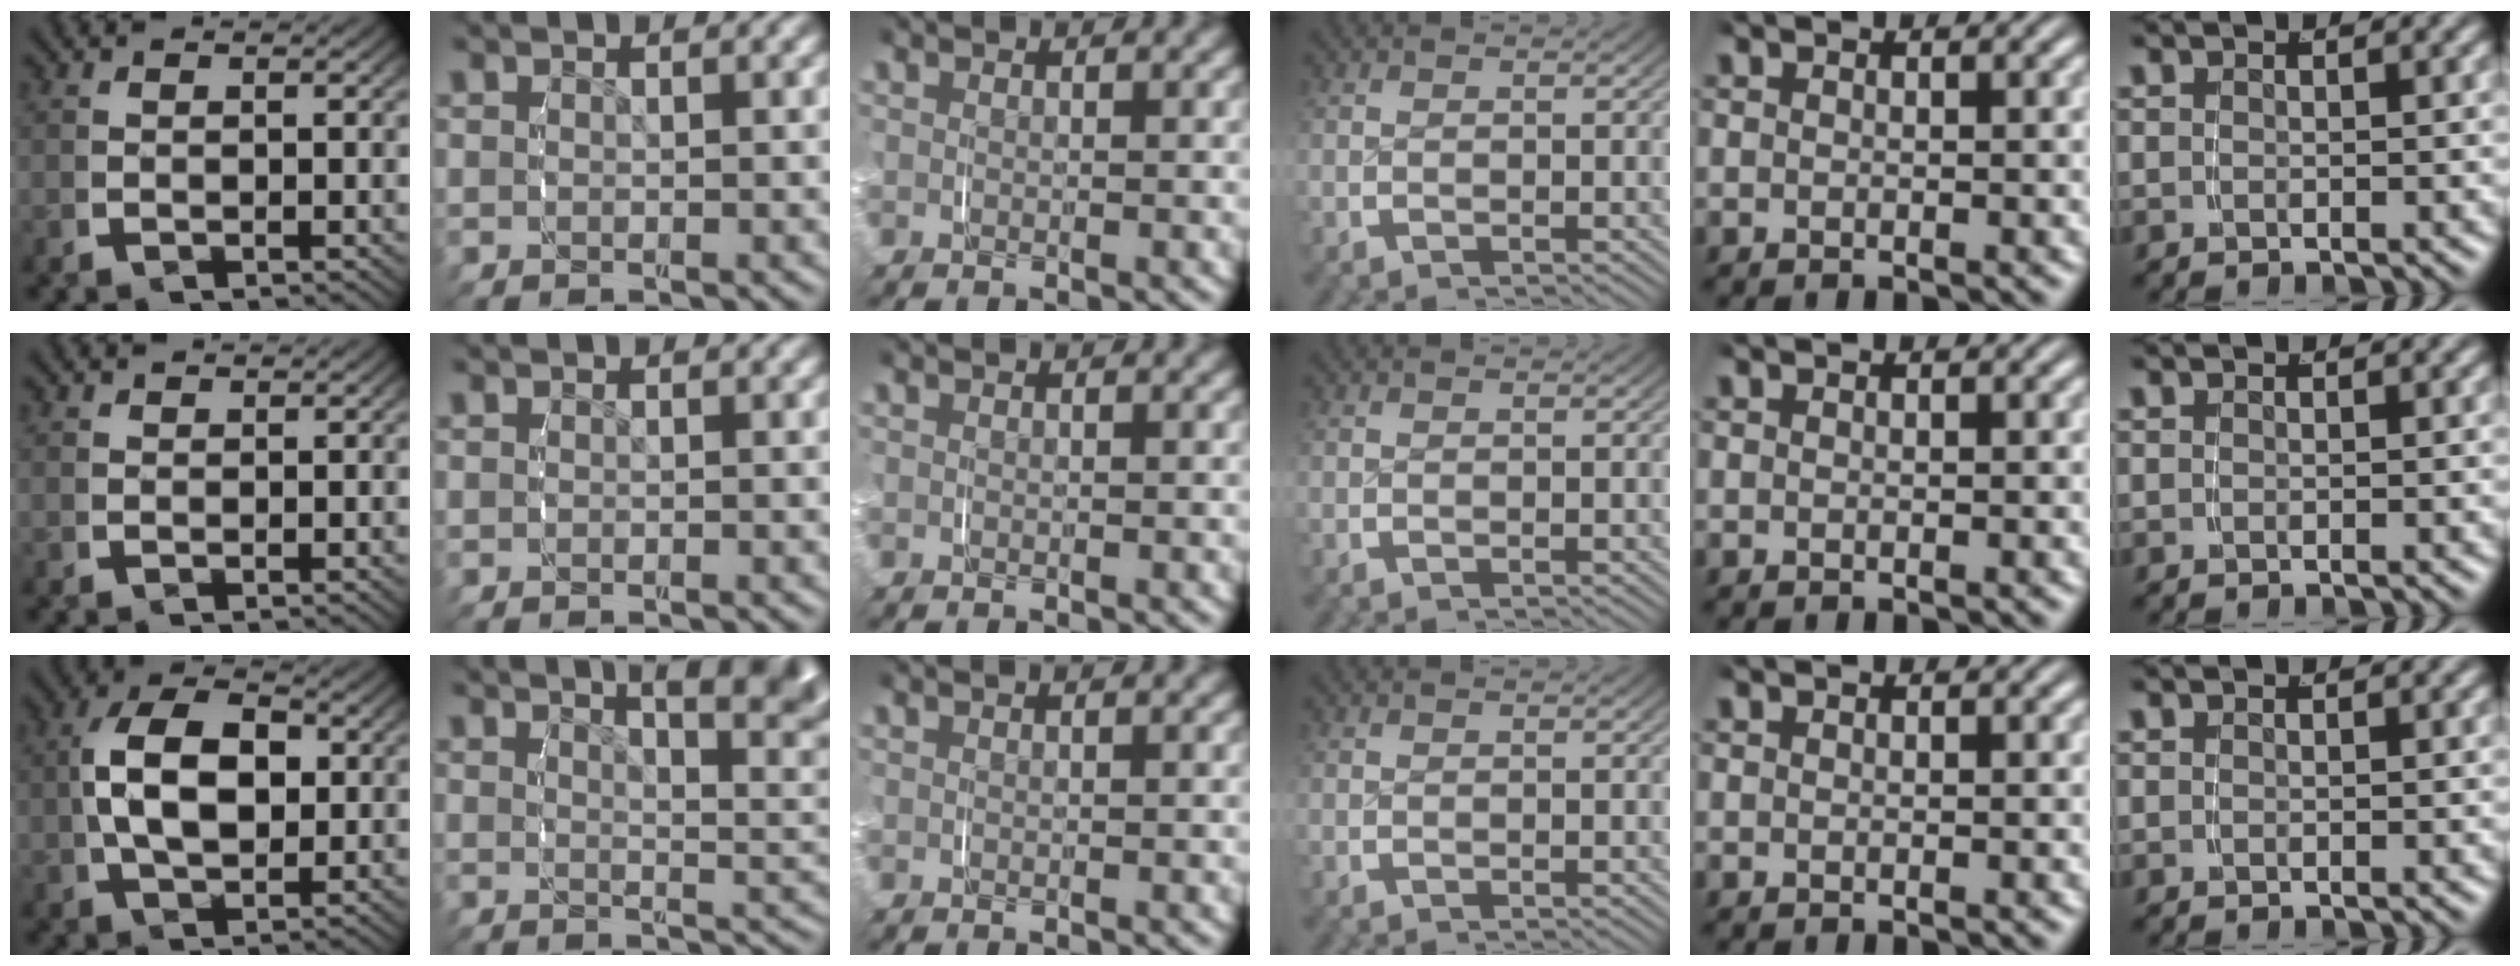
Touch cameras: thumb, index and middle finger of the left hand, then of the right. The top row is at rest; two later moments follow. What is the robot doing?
{"motion": "grasp_and_lifting", "object": "paper plate"}